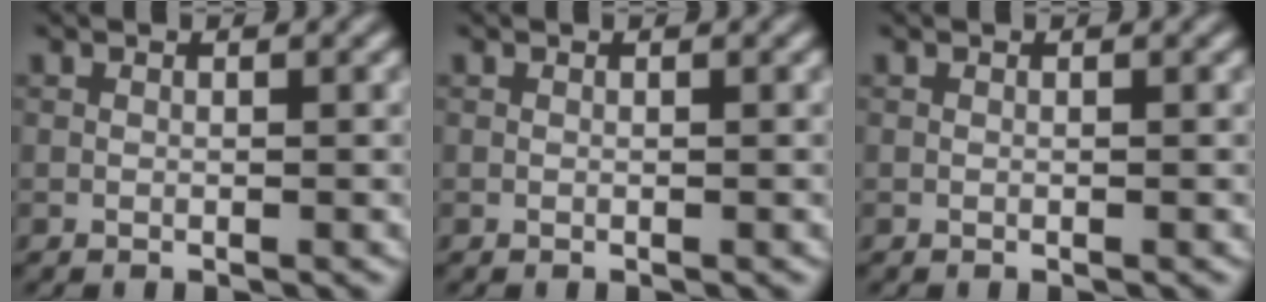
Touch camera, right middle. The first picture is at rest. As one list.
[{"total": 0.0}, {"total": 0.0}]